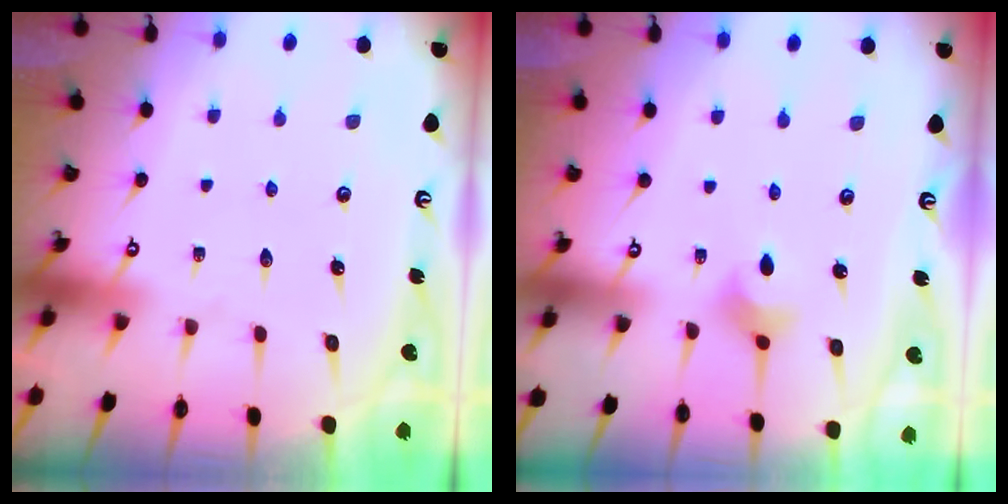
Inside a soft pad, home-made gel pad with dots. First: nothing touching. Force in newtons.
{"total": 4.5, "press": 4.3, "slide": 1.2}